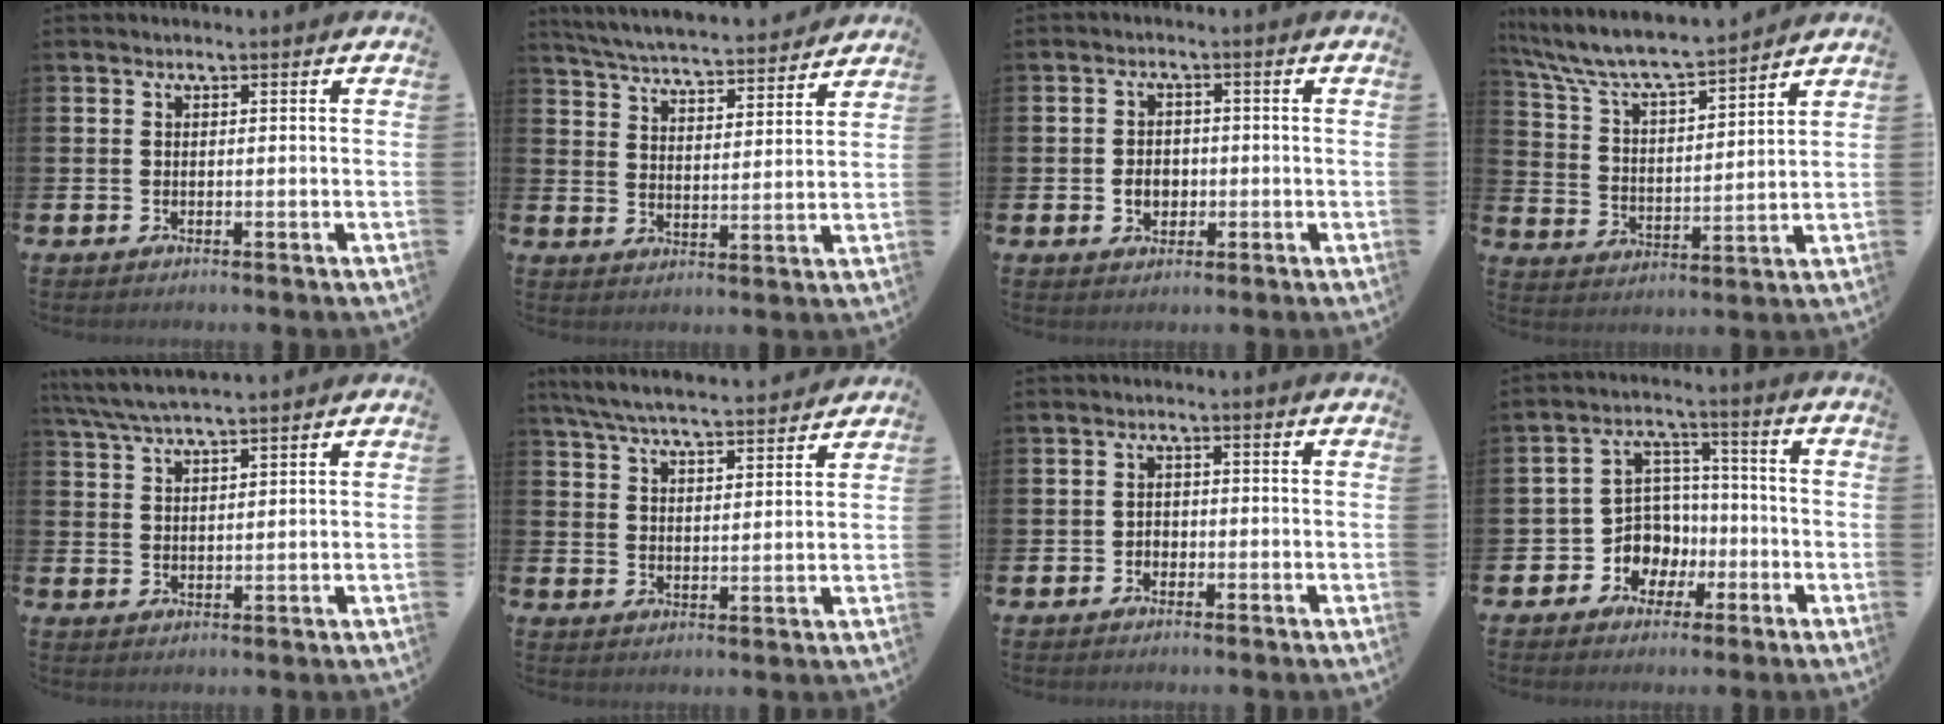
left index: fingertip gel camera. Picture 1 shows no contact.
{"total": 6.0, "force": [5.9, 0.5, 1.1], "torque": [-0.046, -0.044, 0.103]}
{"total": 2.9, "force": [-0.6, 2.4, 1.6], "torque": [-0.016, -0.002, -0.019]}
{"total": 7.9, "force": [7.4, 0.9, 2.4], "torque": [-0.082, -0.057, 0.128]}
{"total": 5.5, "force": [5.1, 0.5, 1.8], "torque": [-0.054, -0.016, 0.094]}
{"total": 6.6, "force": [6.3, 0.6, 1.8], "torque": [-0.058, -0.036, 0.113]}
{"total": 1.4, "force": [-0.8, 1.1, 0.2], "torque": [-0.003, 0.002, -0.019]}
{"total": 6.7, "force": [-1.6, 6.4, 1.5], "torque": [-0.067, 0.000, -0.030]}